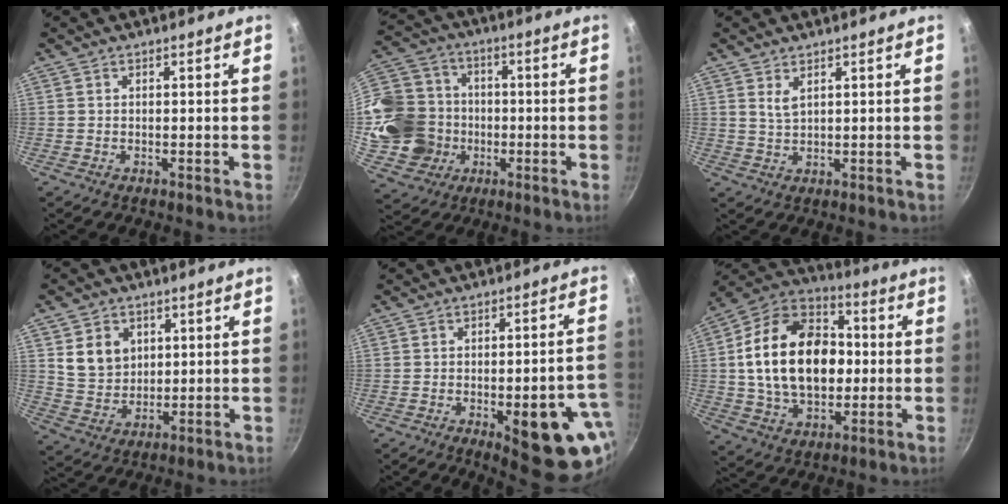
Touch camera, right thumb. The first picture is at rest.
{"total": 17.5, "force": [-2.1, 15.6, 7.5], "torque": [-0.137, 0.031, -0.031]}
{"total": 2.4, "force": [1.3, 1.0, 1.8], "torque": [-0.034, -0.012, 0.029]}
{"total": 8.1, "force": [2.5, 6.5, 4.0], "torque": [-0.050, -0.014, 0.055]}
{"total": 18.5, "force": [-6.4, 6.8, 16.0], "torque": [-0.145, 0.013, -0.074]}
{"total": 23.2, "force": [0.9, 15.8, 17.0], "torque": [-0.261, 0.028, 0.009]}